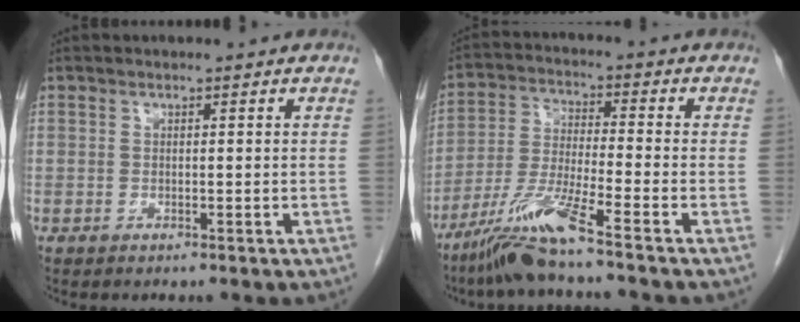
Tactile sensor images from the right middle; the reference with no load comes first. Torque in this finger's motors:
{"motor_torque": [1.13, -0.93, 0.33, 0.15]}